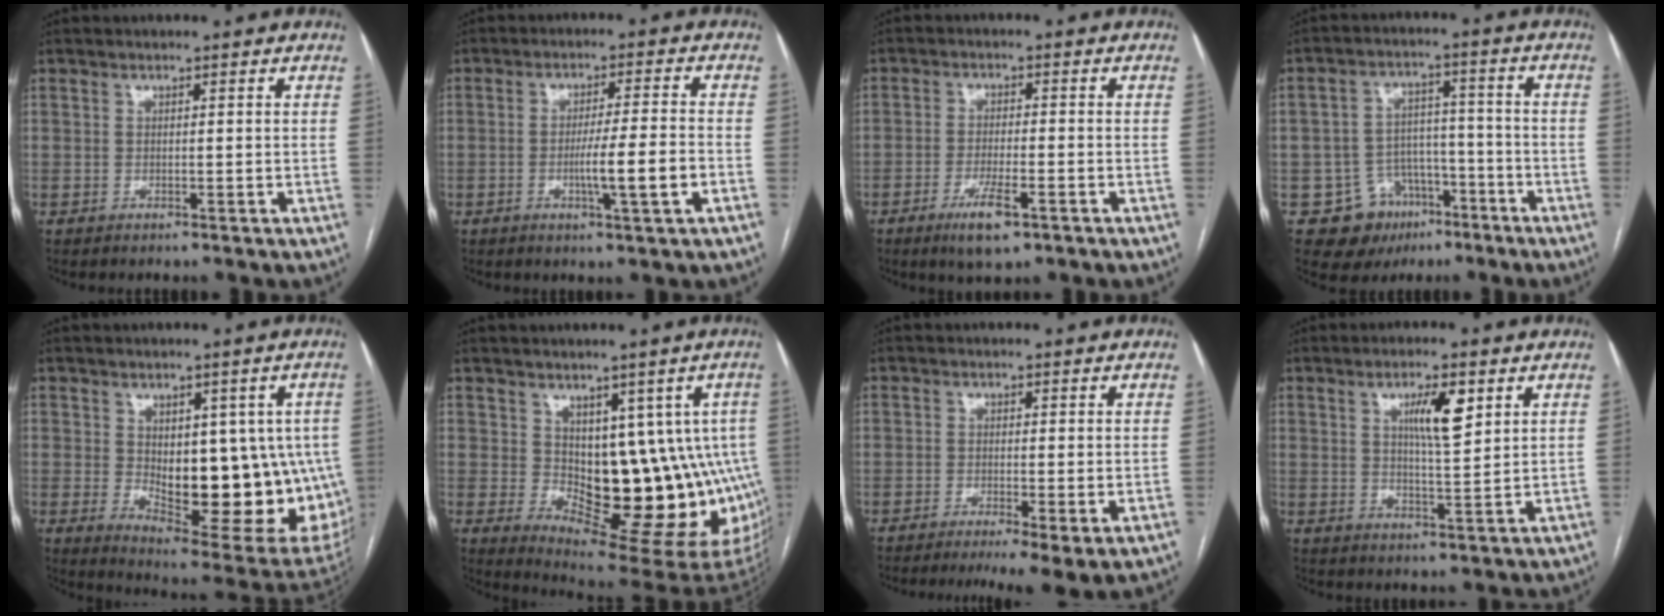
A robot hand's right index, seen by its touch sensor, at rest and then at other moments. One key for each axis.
{"total": 7.5, "fx": -2.2, "fy": -0.3, "fz": 7.2, "tx": -0.118, "ty": -0.005, "tz": -0.037}
{"total": 6.1, "fx": -3.4, "fy": 1.3, "fz": 5.0, "tx": -0.094, "ty": -0.009, "tz": -0.053}
{"total": 10.4, "fx": -5.3, "fy": 8.4, "fz": 3.0, "tx": -0.042, "ty": 0.031, "tz": -0.070}
{"total": 19.8, "fx": -1.2, "fy": 8.6, "fz": 17.8, "tx": -0.178, "ty": 0.002, "tz": 0.015}
{"total": 14.9, "fx": 0.2, "fy": 7.9, "fz": 12.6, "tx": -0.132, "ty": 0.008, "tz": 0.019}
{"total": 6.5, "fx": -3.7, "fy": 1.0, "fz": 5.3, "tx": -0.076, "ty": -0.019, "tz": -0.060}
{"total": 6.5, "fx": 2.8, "fy": 1.2, "fz": 5.8, "tx": -0.100, "ty": -0.001, "tz": 0.047}